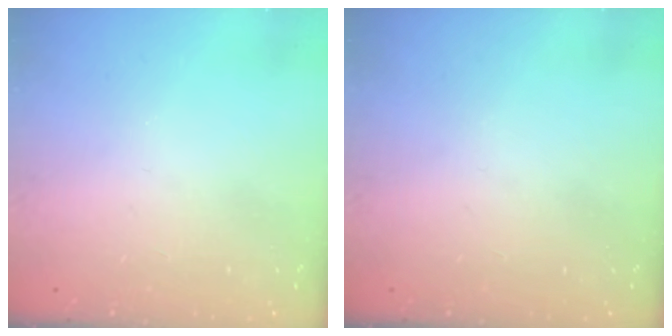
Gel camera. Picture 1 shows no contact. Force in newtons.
{"total": 0.0}